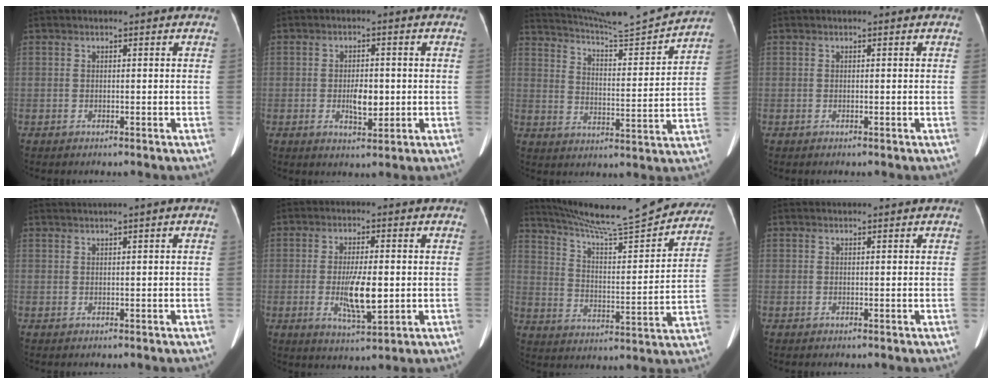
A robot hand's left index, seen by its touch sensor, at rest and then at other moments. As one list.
[{"total": 4.2, "force": [-0.6, 1.8, 3.7], "torque": [-0.064, -0.003, -0.005]}, {"total": 16.9, "force": [16.1, -1.4, 4.8], "torque": [-0.092, -0.039, 0.234]}, {"total": 0.0}, {"total": 1.9, "force": [1.0, -0.3, 1.6], "torque": [-0.036, 0.012, 0.025]}, {"total": 7.2, "force": [-0.9, 1.6, 7.0], "torque": [-0.132, -0.015, -0.014]}, {"total": 25.1, "force": [22.6, 2.4, 10.7], "torque": [-0.173, -0.035, 0.308]}, {"total": 1.1, "force": [1.0, 0.1, 0.4], "torque": [-0.003, 0.022, 0.016]}]